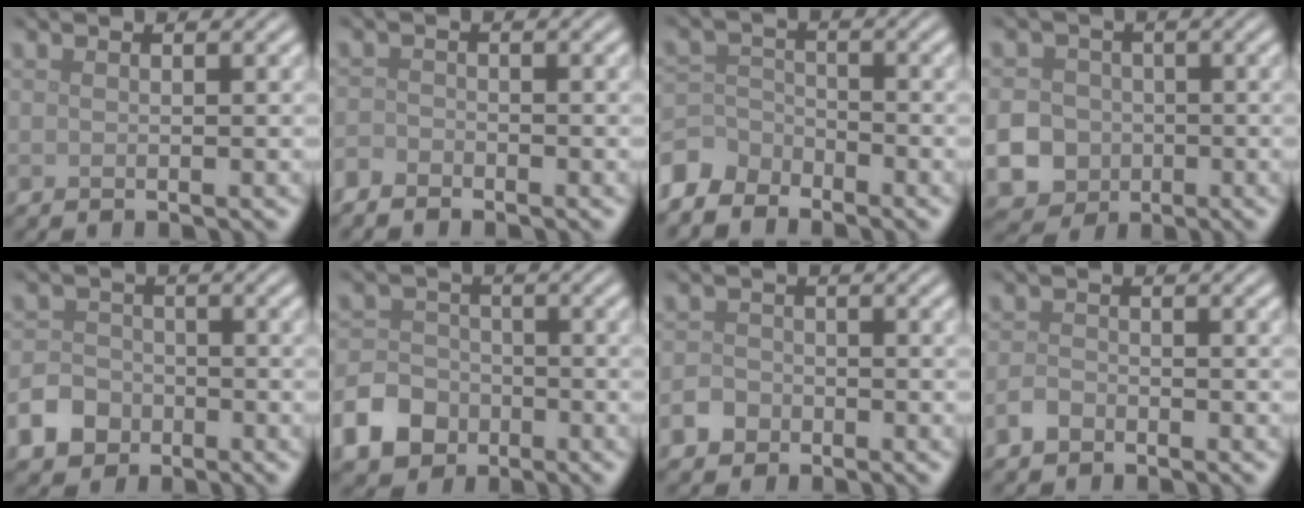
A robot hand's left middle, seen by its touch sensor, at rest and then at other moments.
{"total": 1.6, "force": [-1.5, 0.5, 0.2], "torque": [-0.006, -0.002, -0.037]}
{"total": 3.8, "force": [-3.3, 1.9, 0.4], "torque": [-0.009, 0.000, -0.078]}
{"total": 13.6, "force": [-4.4, 12.4, 3.2], "torque": [-0.095, -0.037, -0.102]}
{"total": 4.6, "force": [-2.8, 3.4, 1.3], "torque": [-0.017, -0.008, -0.056]}
{"total": 5.7, "force": [-3.1, 4.3, 2.0], "torque": [-0.035, -0.004, -0.071]}
{"total": 2.3, "force": [-1.4, 1.6, 0.6], "torque": [-0.006, 0.003, -0.029]}
{"total": 1.5, "force": [-1.1, 0.9, 0.5], "torque": [-0.006, 0.003, -0.027]}